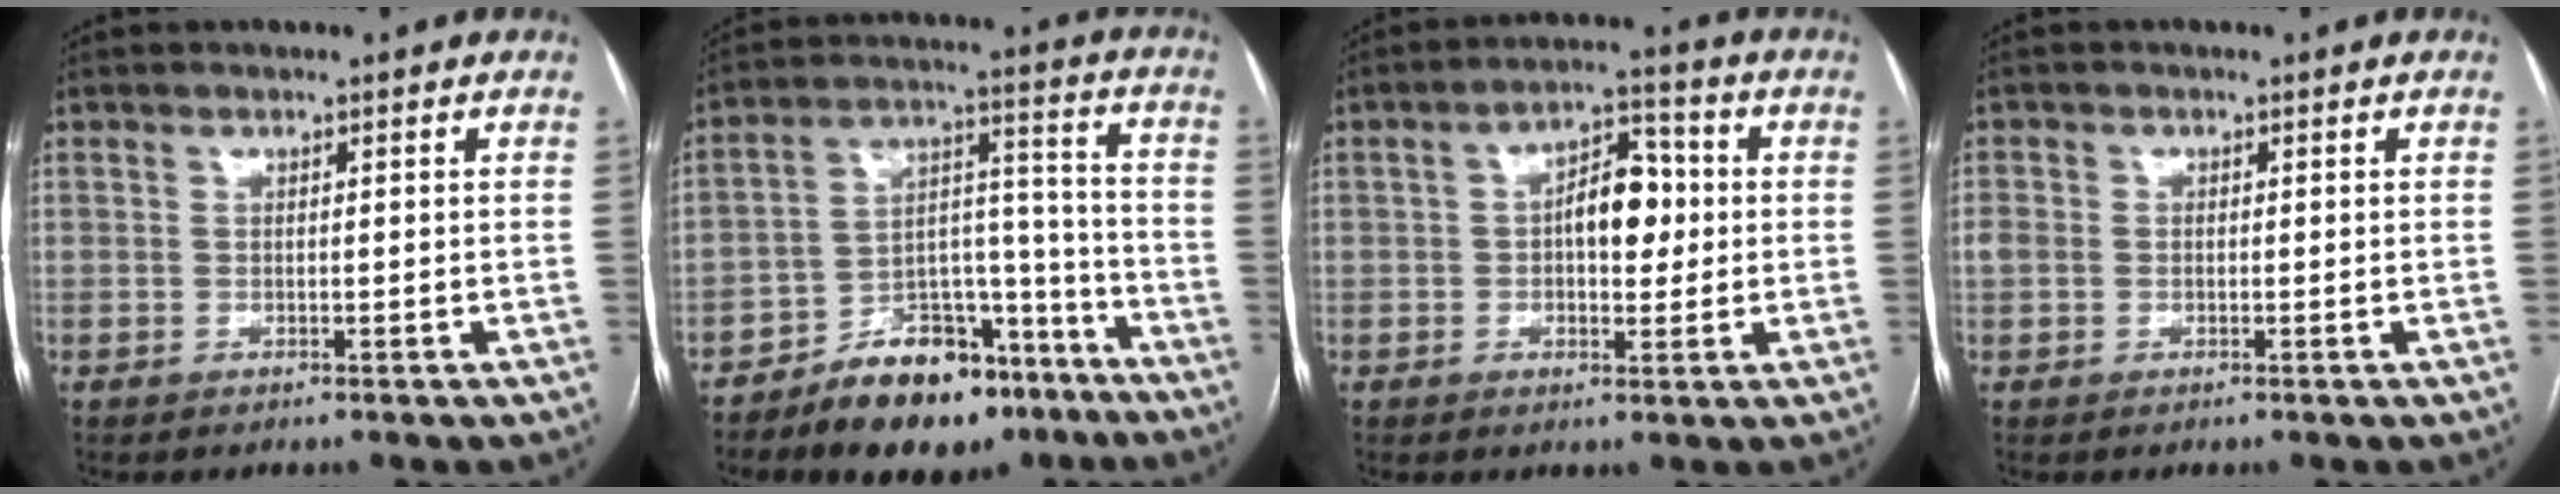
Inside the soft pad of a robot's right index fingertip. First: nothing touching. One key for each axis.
{"total": 15.4, "fx": -11.1, "fy": 6.8, "fz": 8.3, "tx": -0.118, "ty": 0.044, "tz": -0.176}
{"total": 7.5, "fx": 0.3, "fy": 3.7, "fz": 6.6, "tx": -0.103, "ty": 0.024, "tz": 0.005}
{"total": 2.1, "fx": -0.1, "fy": 1.9, "fz": 0.9, "tx": -0.025, "ty": 0.013, "tz": 0.002}